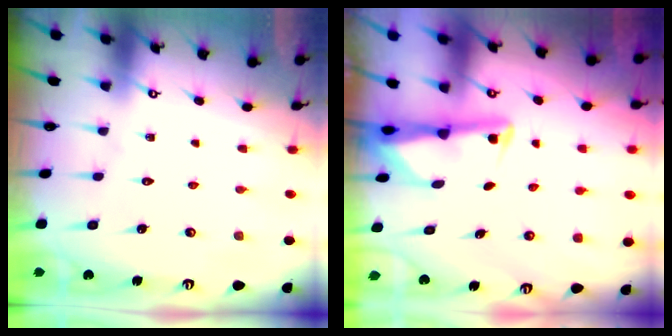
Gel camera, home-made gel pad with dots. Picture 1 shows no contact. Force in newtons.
{"total": 2.9, "press": 2.9, "slide": 0.3}